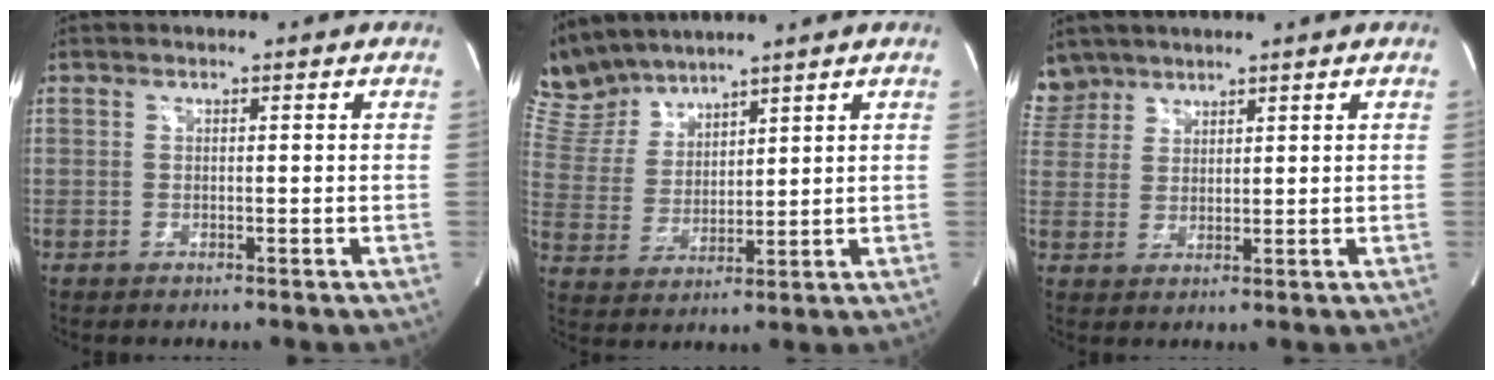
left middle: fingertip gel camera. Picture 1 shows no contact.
{"total": 8.5, "force": [8.3, 1.7, 0.9], "torque": [-0.042, 0.017, 0.187]}
{"total": 4.6, "force": [3.9, 2.4, -0.3], "torque": [0.010, 0.010, 0.083]}